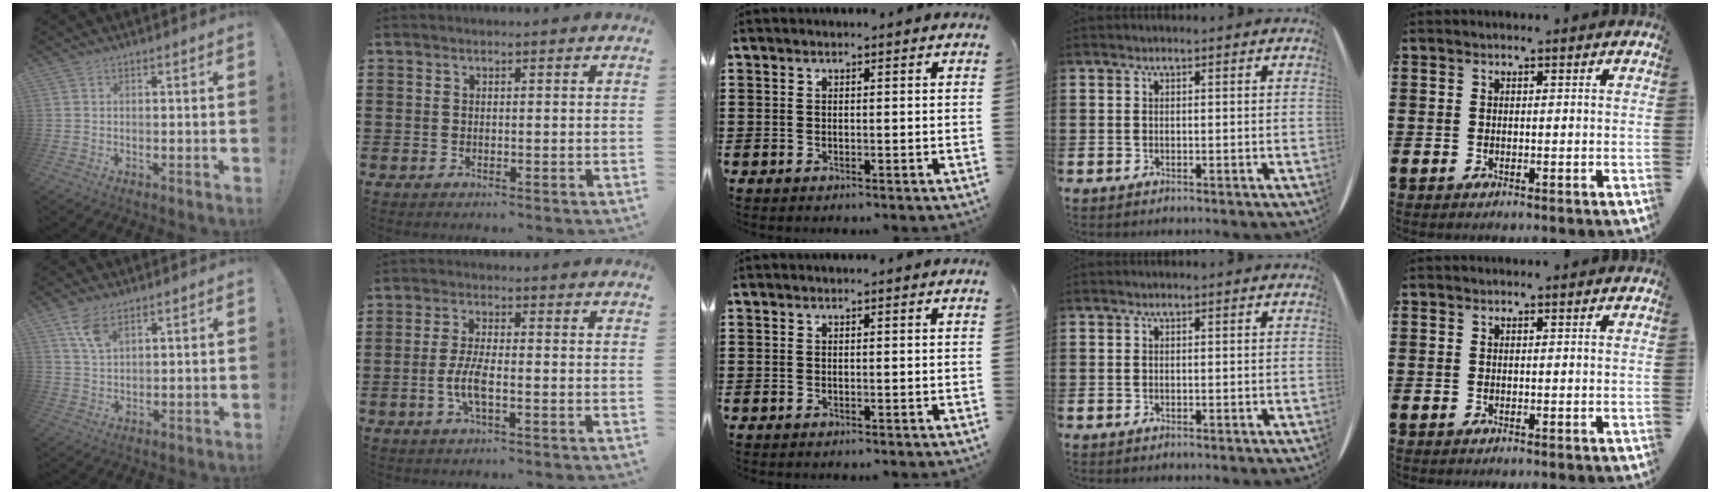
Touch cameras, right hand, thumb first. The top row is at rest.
{"thumb": {"total": 6.6, "force": [4.2, 2.8, 4.2], "torque": [-0.084, -0.015, 0.078]}, "index": {"total": 4.8, "force": [-1.3, 1.3, 4.4], "torque": [-0.105, -0.004, -0.032]}}